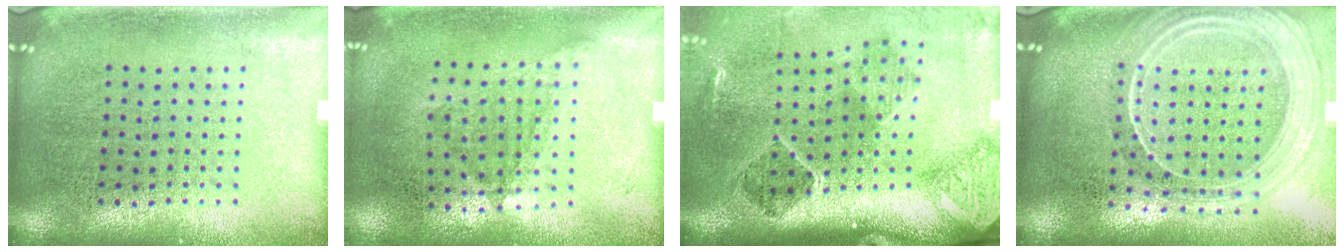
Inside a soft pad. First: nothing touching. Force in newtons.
{"total": 1.1, "press": 0.8, "slide": 0.7}
{"total": 2.9, "press": 1.8, "slide": 2.2}
{"total": 2.3, "press": 2.0, "slide": 1.1}